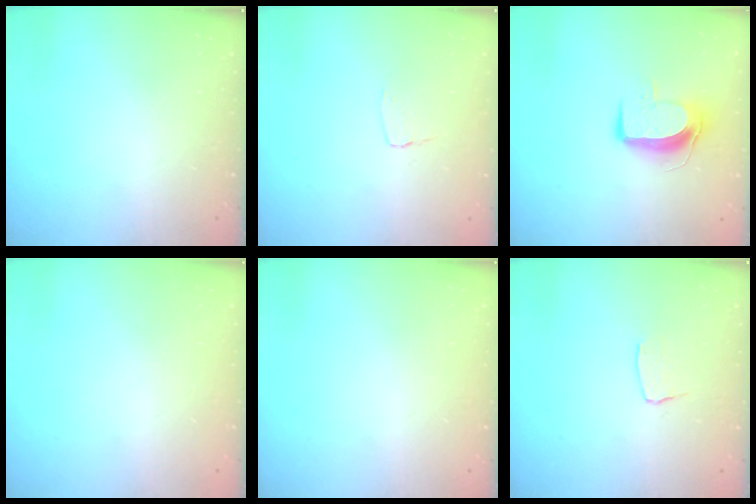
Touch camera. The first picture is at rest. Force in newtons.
{"total": 3.0, "press": 3.0, "slide": 0.3}
{"total": 9.2, "press": 9.2, "slide": 0.7}
{"total": 0.0}
{"total": 0.0}
{"total": 4.7, "press": 4.7, "slide": 0.3}